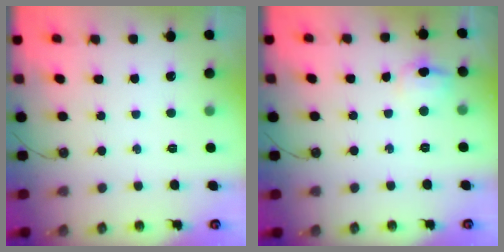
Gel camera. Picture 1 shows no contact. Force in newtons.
{"total": 7.5, "press": 7.4, "slide": 1.6}